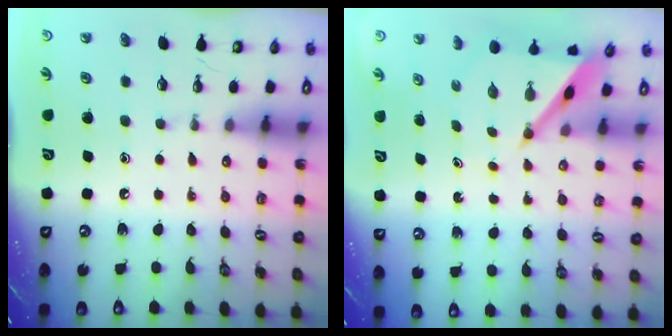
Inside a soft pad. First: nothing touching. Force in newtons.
{"total": 5.9, "press": 5.9, "slide": 0.6}